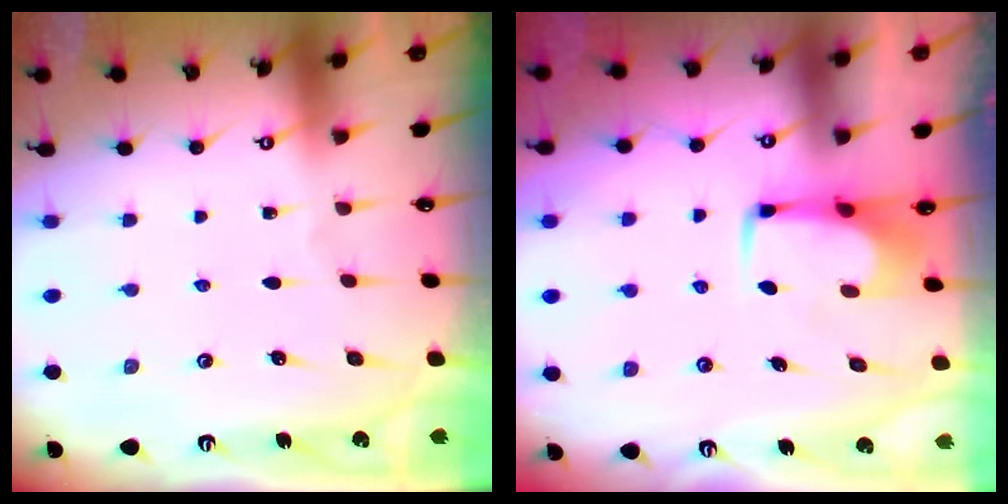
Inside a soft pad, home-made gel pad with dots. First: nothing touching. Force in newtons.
{"total": 1.6, "press": 1.4, "slide": 0.7}